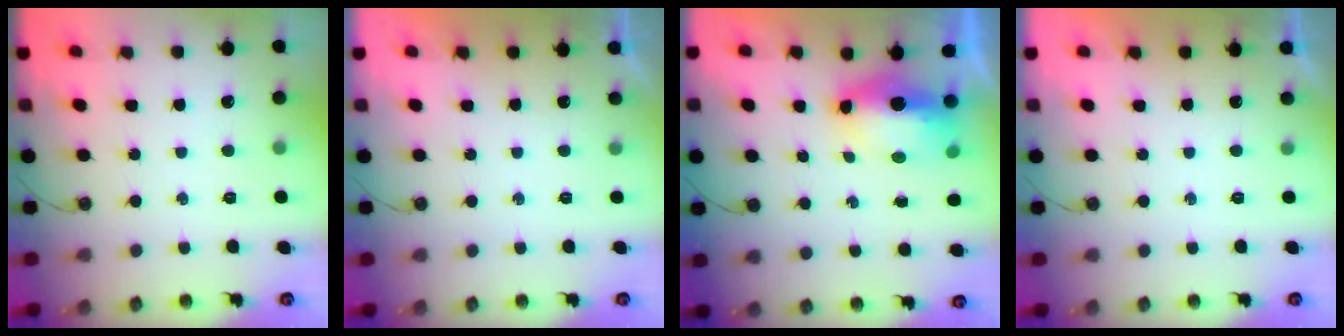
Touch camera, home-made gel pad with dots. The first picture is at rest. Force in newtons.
{"total": 0.0}
{"total": 7.6, "press": 7.5, "slide": 1.1}
{"total": 0.0}